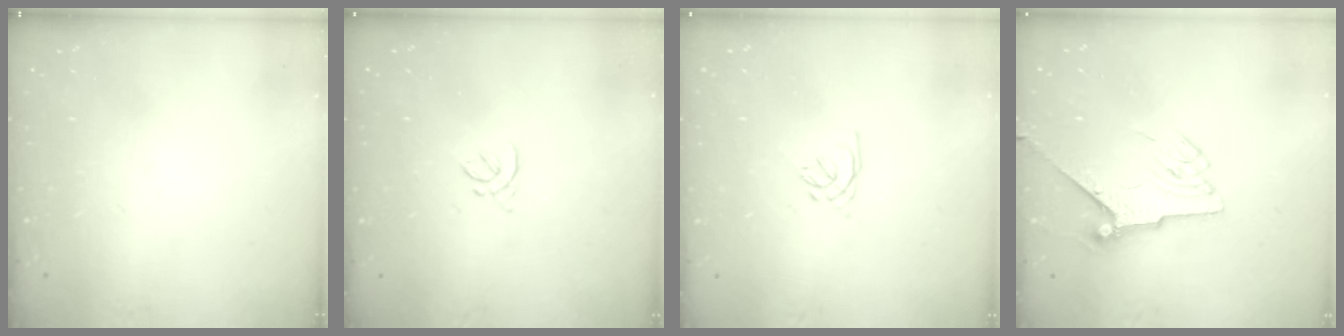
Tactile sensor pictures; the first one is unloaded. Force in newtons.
{"total": 2.0, "press": 1.9, "slide": 0.7}
{"total": 1.6, "press": 1.5, "slide": 0.6}
{"total": 6.3, "press": 6.2, "slide": 1.0}